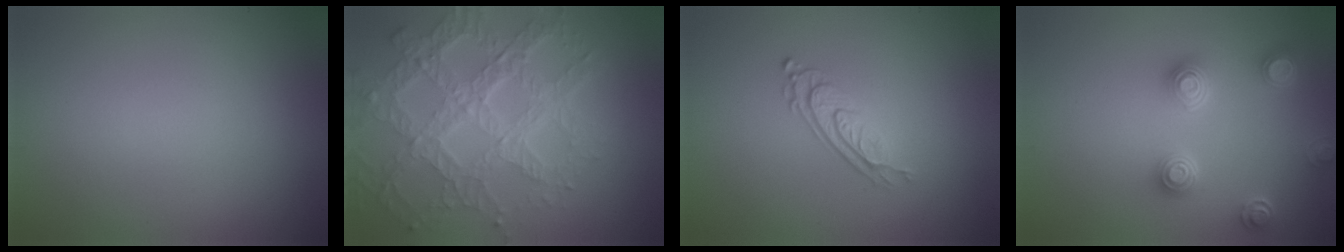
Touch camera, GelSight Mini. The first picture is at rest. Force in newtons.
{"total": 7.8, "press": 5.6, "slide": 5.5}
{"total": 2.9, "press": 1.9, "slide": 2.2}
{"total": 3.8, "press": 3.2, "slide": 2.1}